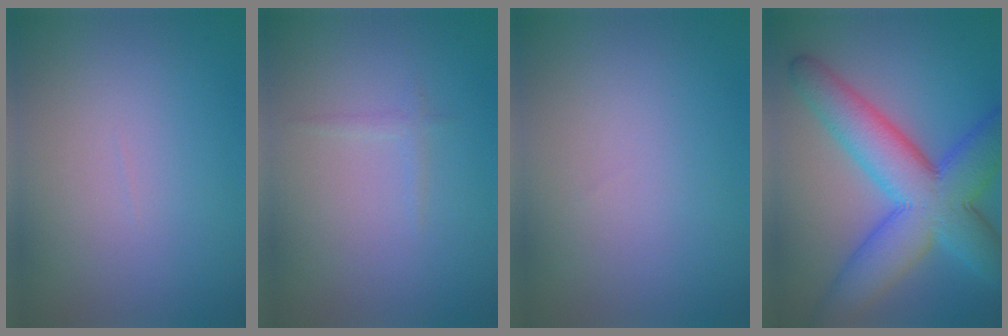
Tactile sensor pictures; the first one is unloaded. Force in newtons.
{"total": 0.7, "press": 0.7, "slide": 0.1}
{"total": 0.0}
{"total": 10.8, "press": 10.8, "slide": 0.1}